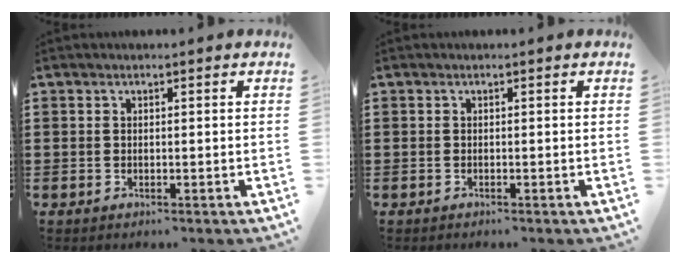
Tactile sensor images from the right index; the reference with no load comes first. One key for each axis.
{"total": 0.0}